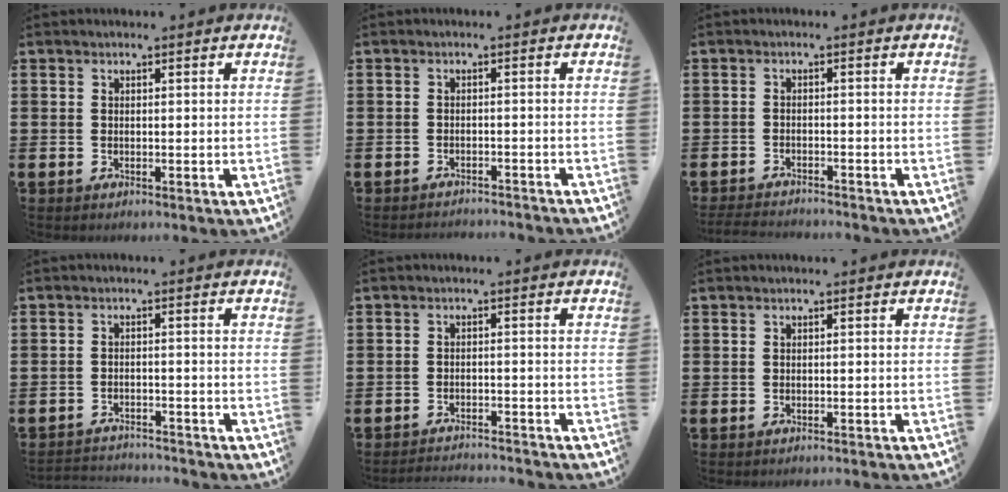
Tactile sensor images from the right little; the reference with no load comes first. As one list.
[{"total": 1.4, "force": [-1.4, -0.2, -0.1], "torque": [-0.001, 0.004, -0.030]}, {"total": 2.0, "force": [-2.0, 0.0, 0.2], "torque": [-0.005, 0.004, -0.041]}, {"total": 2.5, "force": [-2.5, 0.1, -0.3], "torque": [-0.003, 0.002, -0.055]}, {"total": 2.3, "force": [-2.3, -0.1, 0.0], "torque": [-0.003, 0.004, -0.049]}, {"total": 0.8, "force": [-0.8, -0.2, 0.0], "torque": [0.001, 0.000, -0.016]}]